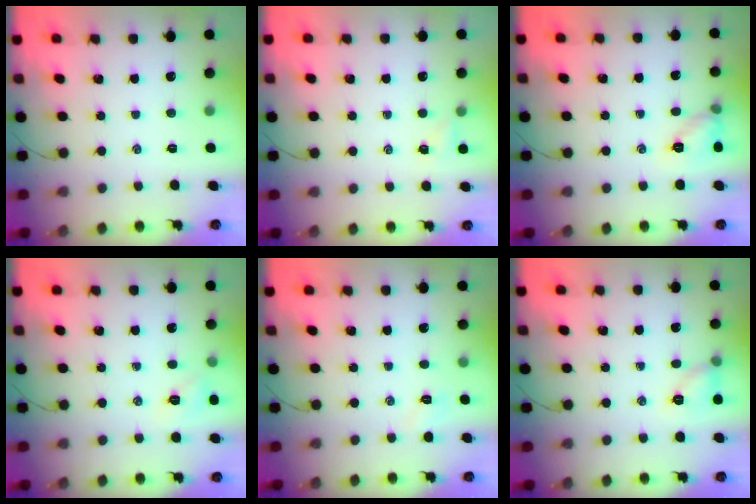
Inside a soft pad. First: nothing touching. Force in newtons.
{"total": 1.7, "press": 1.7, "slide": 0.5}
{"total": 7.7, "press": 7.5, "slide": 1.5}
{"total": 5.6, "press": 5.4, "slide": 1.5}
{"total": 2.7, "press": 2.6, "slide": 0.7}
{"total": 6.9, "press": 6.8, "slide": 0.6}